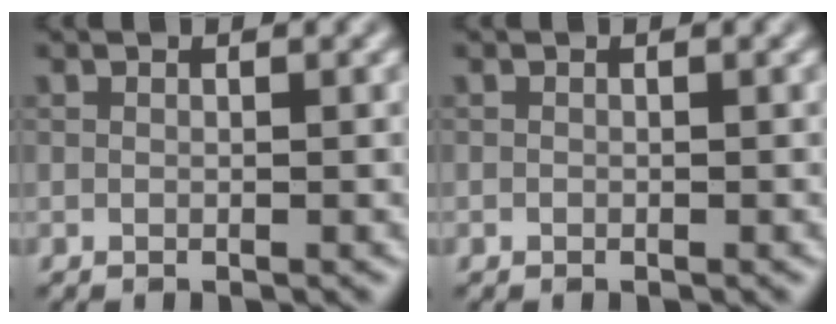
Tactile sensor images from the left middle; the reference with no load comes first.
{"total": 0.0}